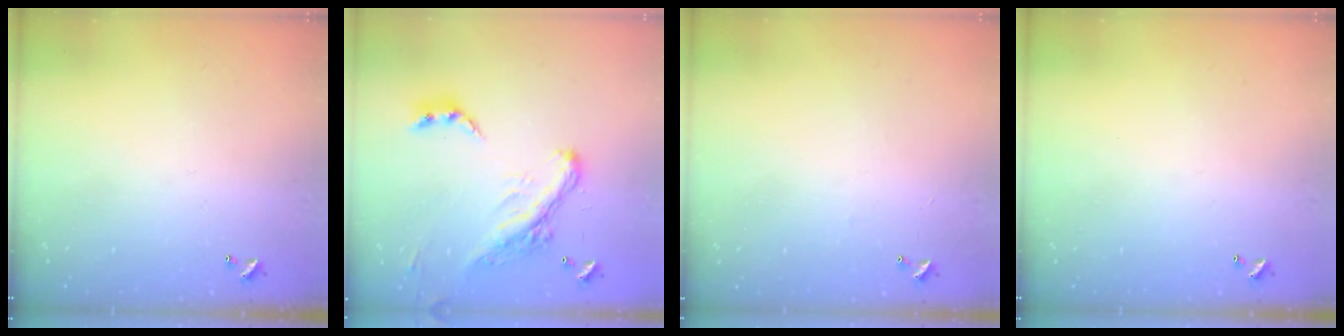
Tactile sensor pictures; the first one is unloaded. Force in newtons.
{"total": 6.3, "press": 6.1, "slide": 1.4}
{"total": 2.6, "press": 2.6, "slide": 0.4}
{"total": 0.0}